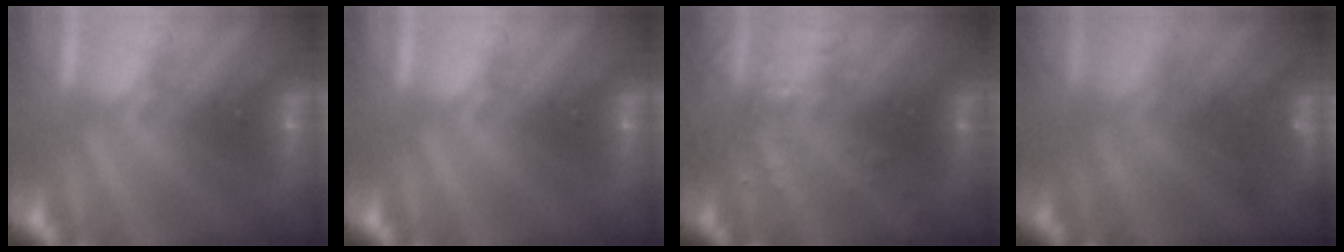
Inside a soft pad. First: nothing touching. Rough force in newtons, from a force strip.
{"total": 0.0}
{"total": 3.1}
{"total": 3.8}